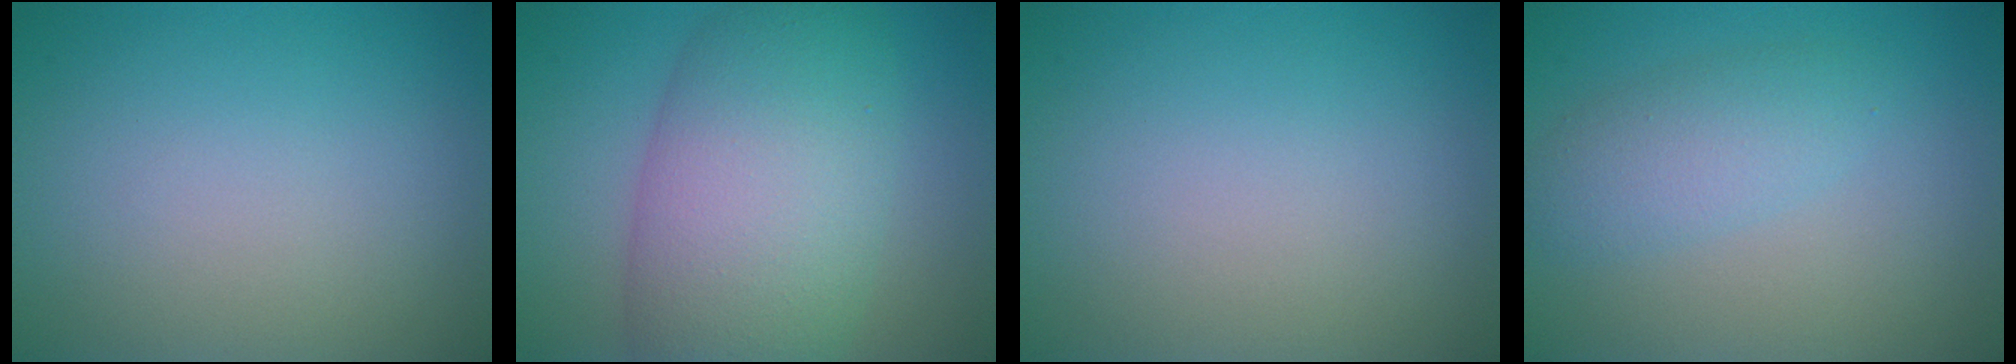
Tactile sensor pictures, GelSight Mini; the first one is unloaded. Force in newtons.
{"total": 10.2, "press": 10.2, "slide": 0.6}
{"total": 0.0}
{"total": 2.9, "press": 2.8, "slide": 0.2}